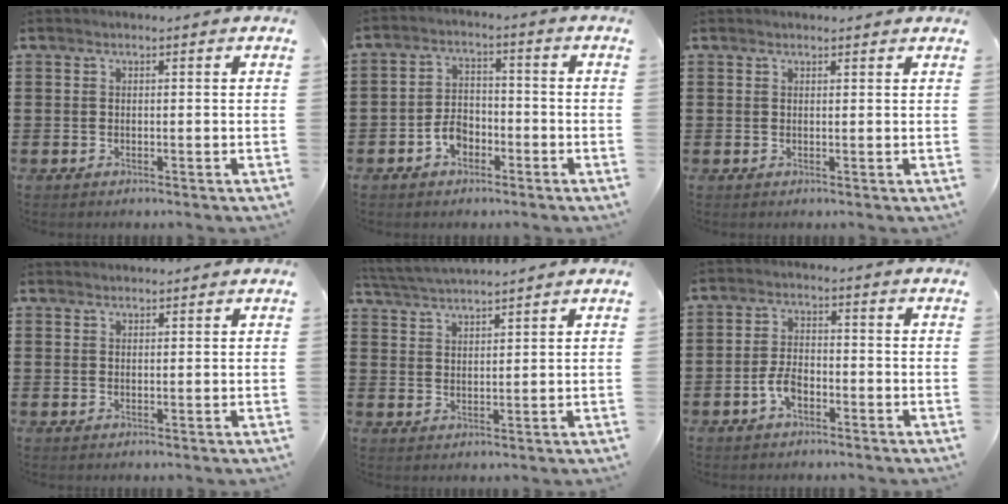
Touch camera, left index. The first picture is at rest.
{"total": 4.2, "force": [-2.3, 2.8, 2.2], "torque": [-0.047, 0.006, -0.047]}
{"total": 0.9, "force": [0.8, 0.1, 0.2], "torque": [-0.004, 0.000, 0.017]}
{"total": 1.3, "force": [1.3, 0.2, 0.1], "torque": [-0.005, 0.001, 0.025]}
{"total": 3.5, "force": [3.4, -0.3, 0.5], "torque": [-0.022, -0.012, 0.061]}
{"total": 3.9, "force": [-1.8, 1.9, 2.9], "torque": [-0.073, -0.002, -0.039]}